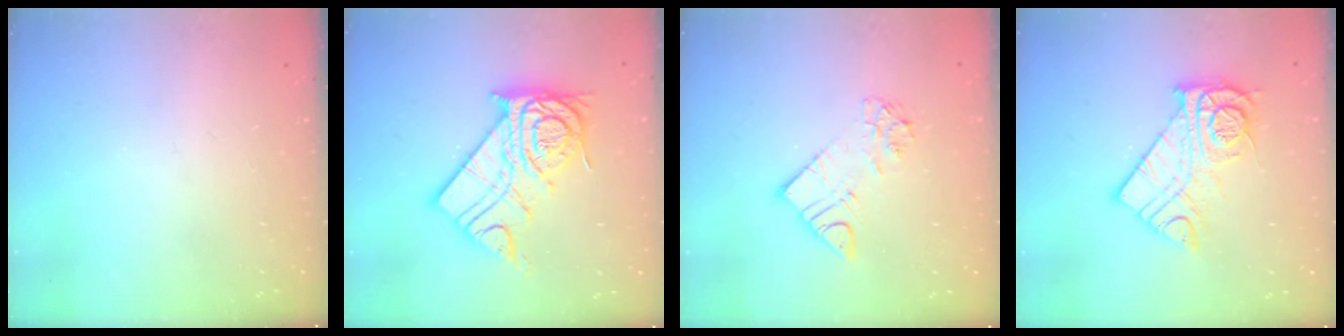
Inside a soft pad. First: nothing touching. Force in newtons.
{"total": 20.0, "press": 19.9, "slide": 1.9}
{"total": 7.7, "press": 7.6, "slide": 0.8}
{"total": 13.7, "press": 13.6, "slide": 1.3}